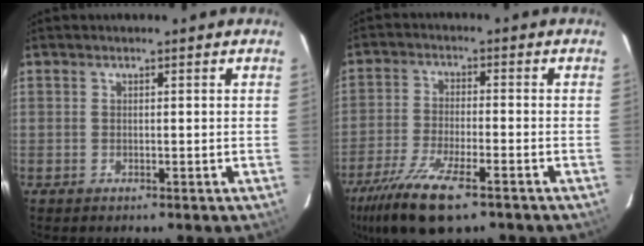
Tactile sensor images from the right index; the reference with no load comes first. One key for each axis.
{"total": 13.7, "fx": -9.0, "fy": 3.9, "fz": 9.6, "tx": -0.214, "ty": -0.038, "tz": -0.172}